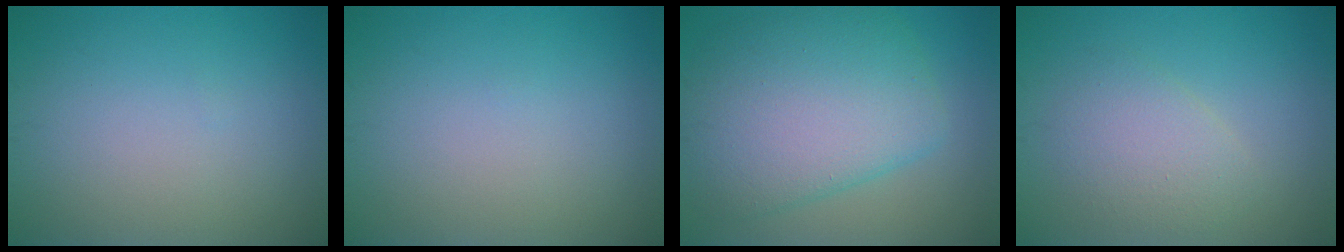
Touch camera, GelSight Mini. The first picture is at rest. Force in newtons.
{"total": 0.0}
{"total": 8.8, "press": 8.8, "slide": 0.2}
{"total": 3.0, "press": 3.0, "slide": 0.2}